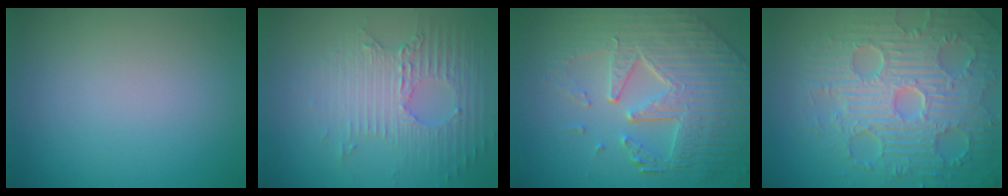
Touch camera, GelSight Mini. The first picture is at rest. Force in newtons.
{"total": 5.2, "press": 3.4, "slide": 3.9}
{"total": 8.5, "press": 5.9, "slide": 6.1}
{"total": 9.6, "press": 6.7, "slide": 6.9}